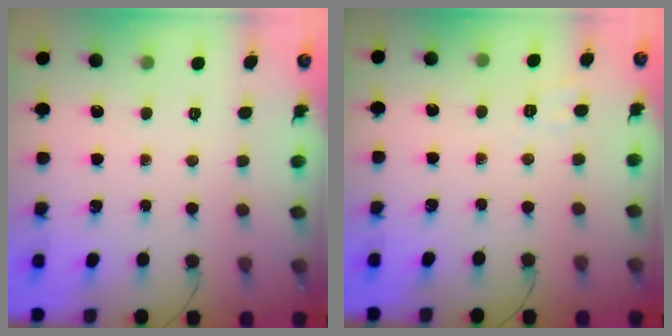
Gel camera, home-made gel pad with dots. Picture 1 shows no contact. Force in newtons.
{"total": 2.9, "press": 2.3, "slide": 1.9}